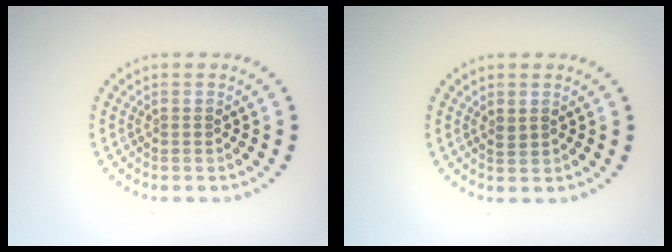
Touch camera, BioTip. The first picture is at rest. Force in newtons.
{"total": 0.8, "press": 0.7, "slide": 0.3}